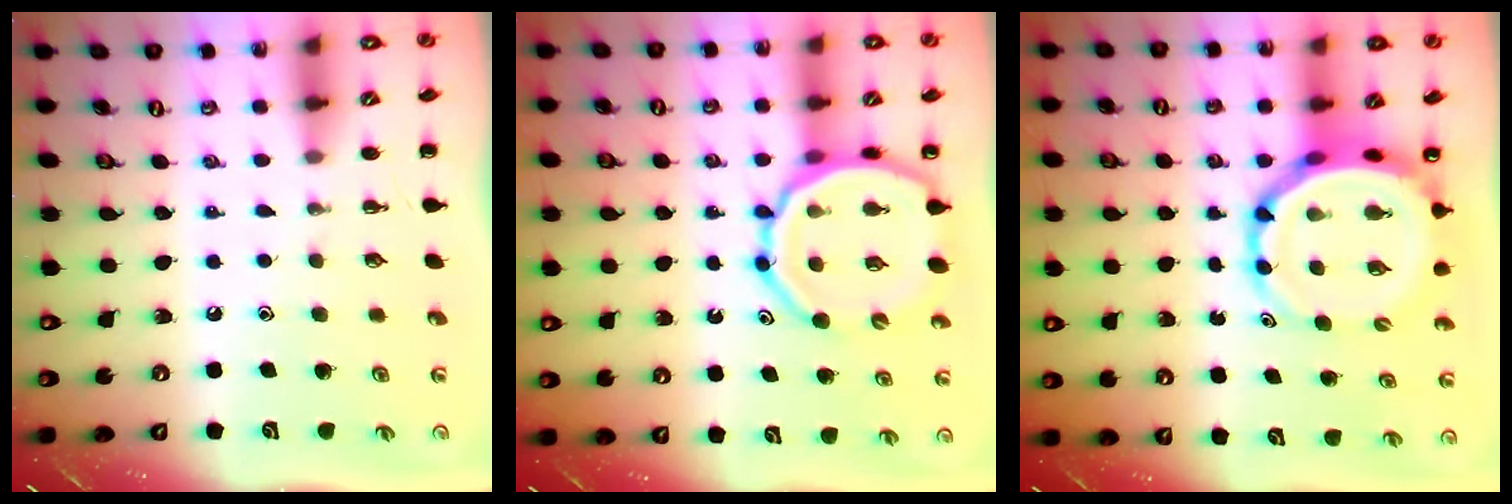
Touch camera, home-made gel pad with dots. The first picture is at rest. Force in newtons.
{"total": 15.2, "press": 14.8, "slide": 3.4}
{"total": 8.2, "press": 7.8, "slide": 2.4}